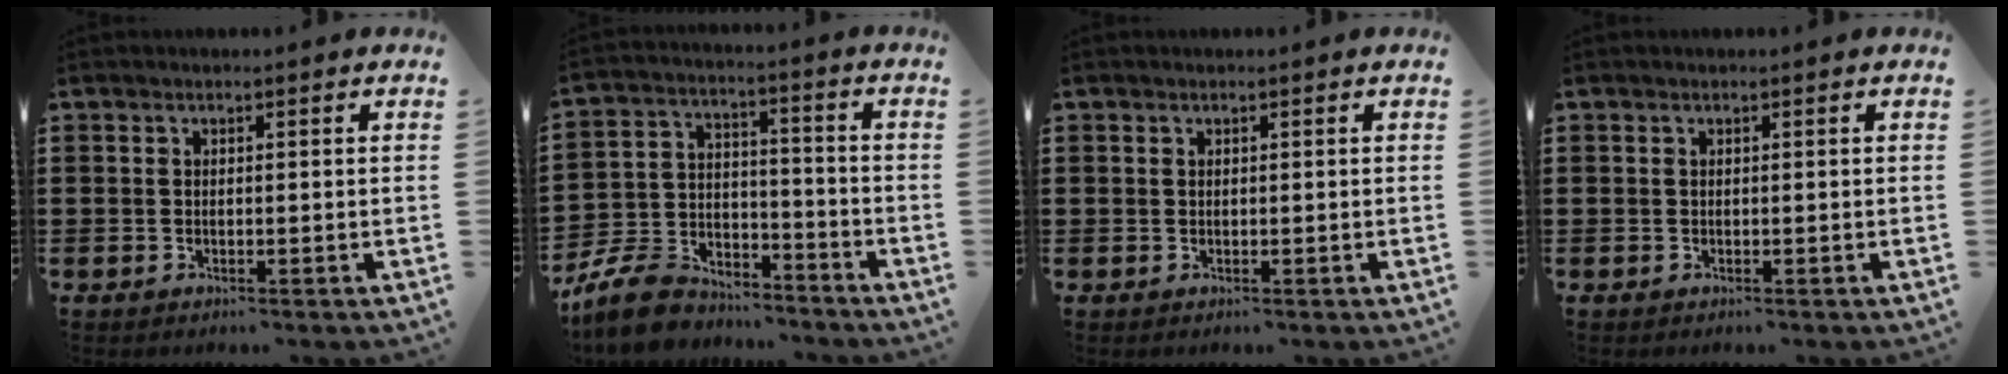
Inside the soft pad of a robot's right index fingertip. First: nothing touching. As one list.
[{"total": 9.2, "force": [-8.5, 2.7, 2.2], "torque": [-0.062, 0.020, -0.171]}, {"total": 0.0}, {"total": 0.0}]